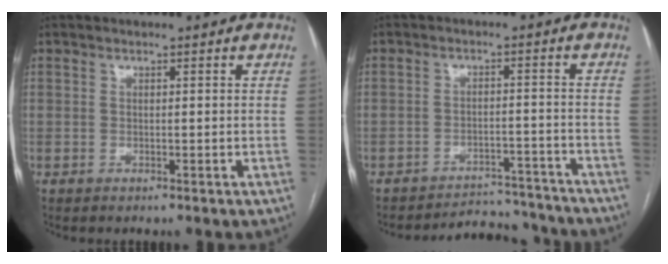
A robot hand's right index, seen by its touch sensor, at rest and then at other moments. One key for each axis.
{"total": 10.0, "fx": -9.8, "fy": 1.7, "fz": -0.3, "tx": 0.017, "ty": 0.020, "tz": -0.128}